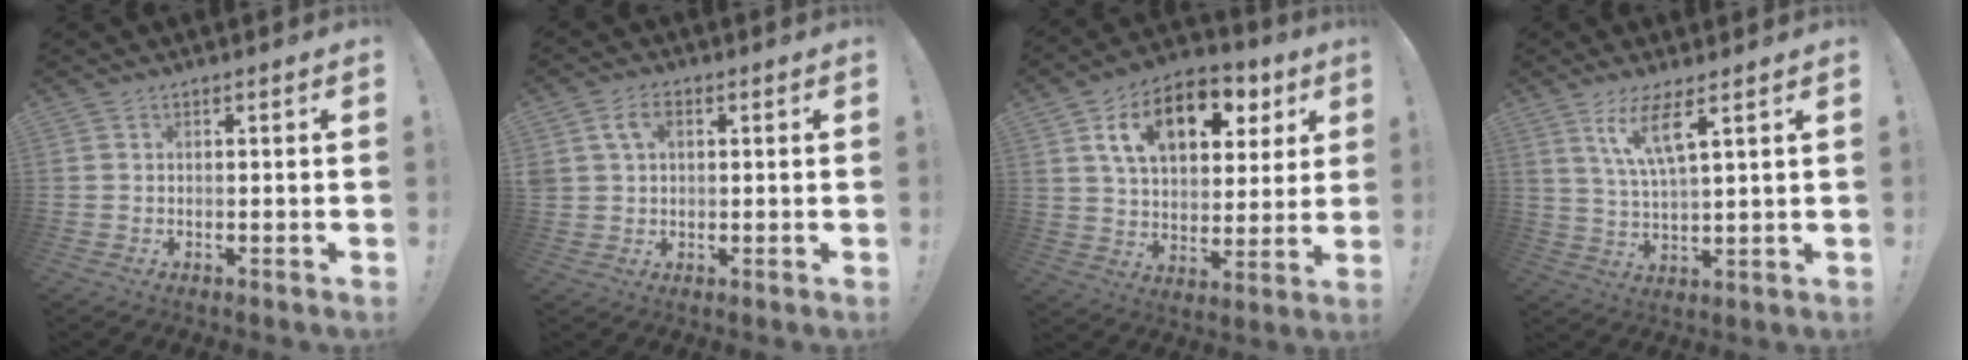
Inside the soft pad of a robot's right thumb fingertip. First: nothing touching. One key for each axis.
{"total": 5.8, "fx": 2.1, "fy": 4.0, "fz": 3.6, "tx": -0.064, "ty": 0.009, "tz": 0.040}
{"total": 16.7, "fx": 7.7, "fy": 10.2, "fz": 10.7, "tx": -0.161, "ty": -0.029, "tz": 0.132}
{"total": 9.8, "fx": 5.5, "fy": 1.8, "fz": 7.9, "tx": -0.144, "ty": -0.015, "tz": 0.093}